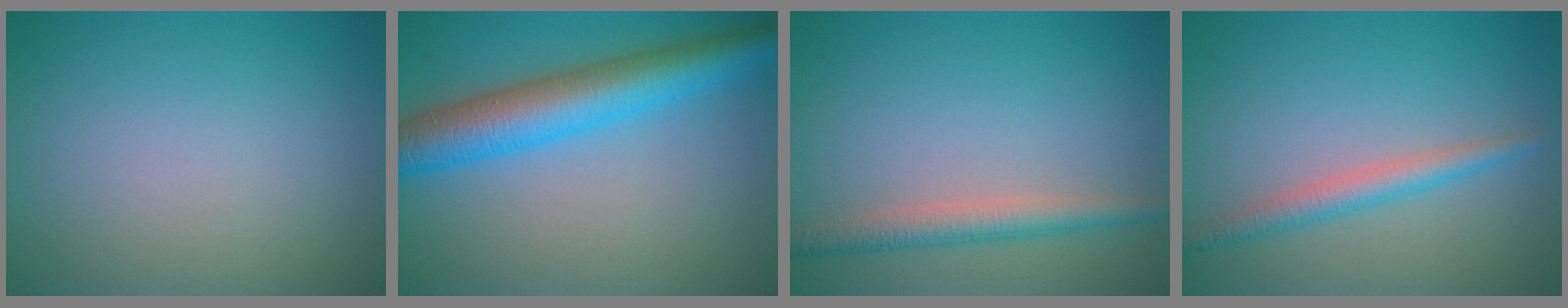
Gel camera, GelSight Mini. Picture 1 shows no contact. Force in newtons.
{"total": 7.6, "press": 7.6, "slide": 0.2}
{"total": 3.0, "press": 3.0, "slide": 0.1}
{"total": 2.6, "press": 2.6, "slide": 0.0}